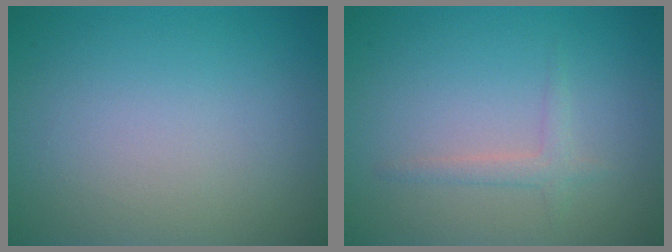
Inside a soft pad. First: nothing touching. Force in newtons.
{"total": 1.3, "press": 1.3, "slide": 0.0}